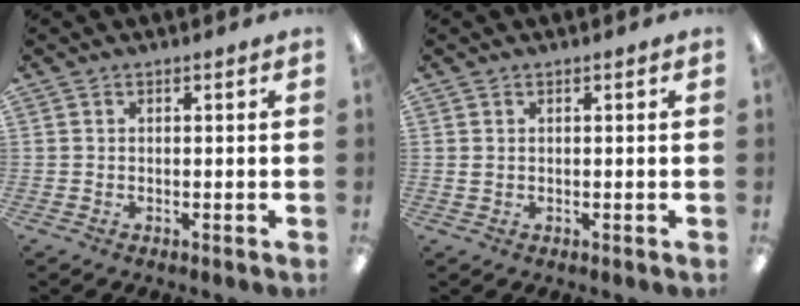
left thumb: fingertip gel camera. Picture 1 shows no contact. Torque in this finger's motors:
{"motor_torque": [-0.18, 0.15, -0.26, 0.12, 0.01]}